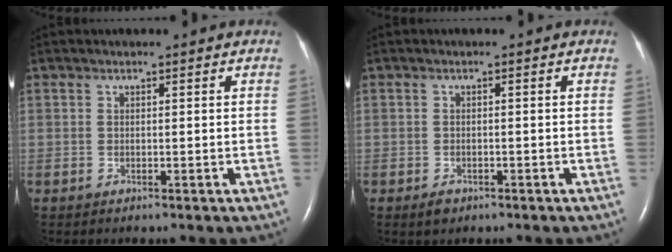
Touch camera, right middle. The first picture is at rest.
{"total": 1.5, "force": [-1.0, 0.9, 0.7], "torque": [-0.015, 0.001, -0.011]}